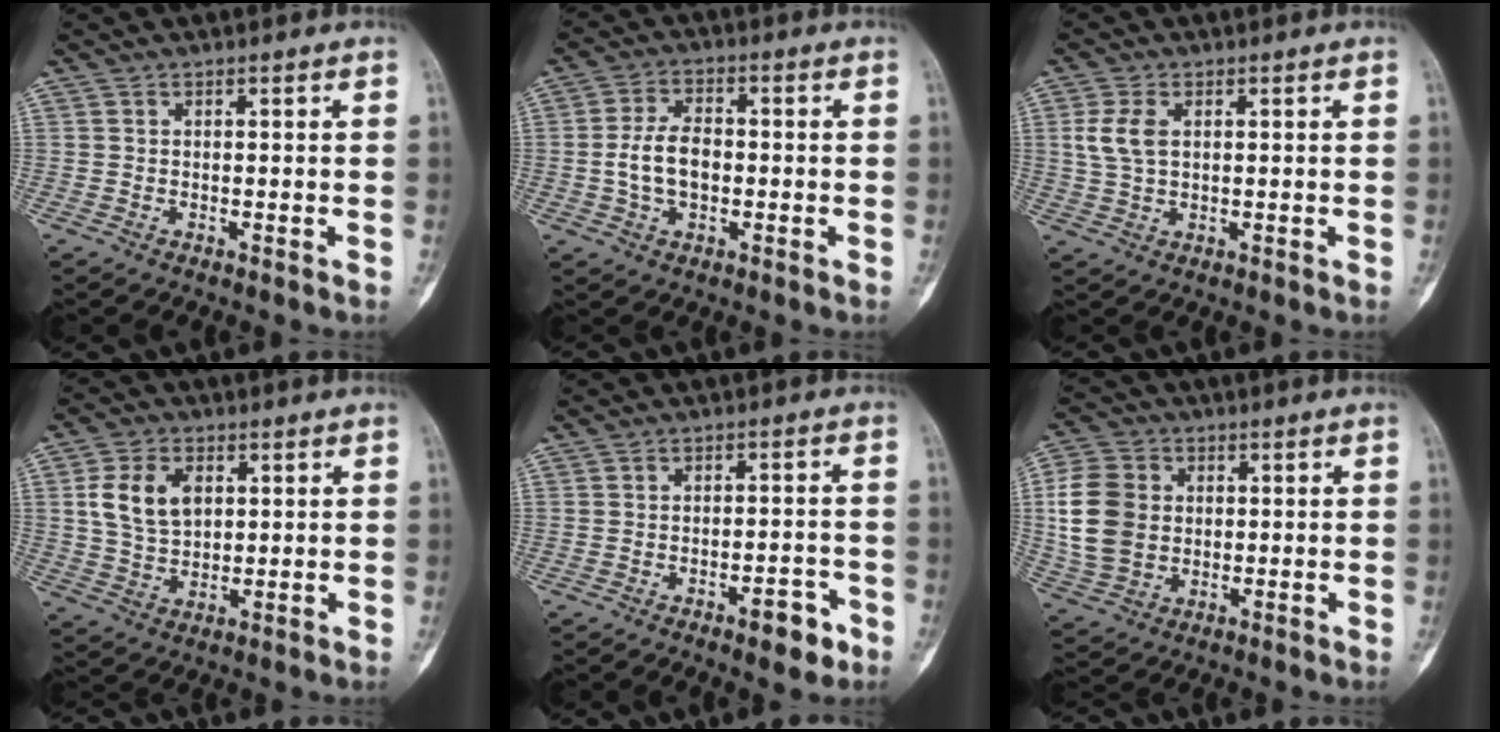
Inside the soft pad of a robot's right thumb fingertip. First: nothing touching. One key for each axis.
{"total": 7.3, "fx": -0.9, "fy": 4.6, "fz": 5.7, "tx": -0.099, "ty": 0.012, "tz": -0.019}
{"total": 5.2, "fx": 1.2, "fy": 3.0, "fz": 4.0, "tx": -0.091, "ty": 0.004, "tz": 0.027}
{"total": 9.5, "fx": 2.4, "fy": 6.6, "fz": 6.5, "tx": -0.110, "ty": -0.004, "tz": 0.049}
{"total": 5.6, "fx": -3.2, "fy": 2.3, "fz": 4.1, "tx": -0.039, "ty": 0.022, "tz": -0.039}
{"total": 12.4, "fx": 1.0, "fy": 9.9, "fz": 7.4, "tx": -0.132, "ty": 0.008, "tz": 0.021}